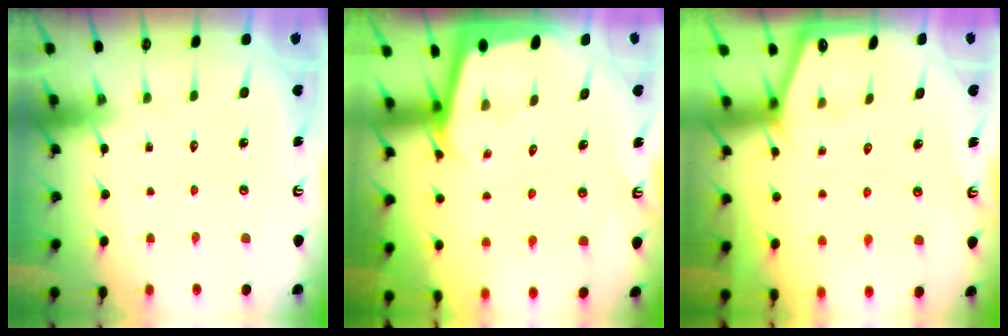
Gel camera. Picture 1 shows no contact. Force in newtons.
{"total": 2.3, "press": 2.3, "slide": 0.1}
{"total": 1.3, "press": 1.2, "slide": 0.2}